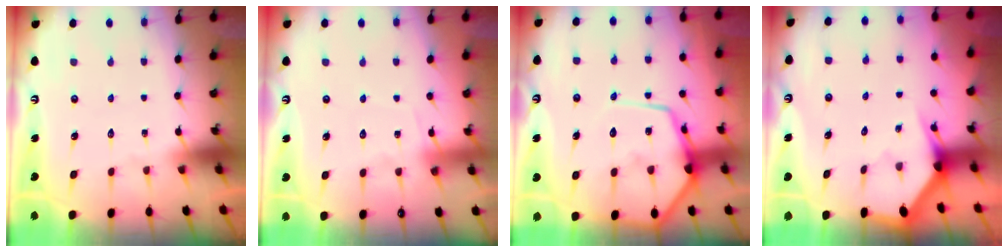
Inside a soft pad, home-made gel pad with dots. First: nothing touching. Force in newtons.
{"total": 5.9, "press": 5.9, "slide": 0.7}
{"total": 14.9, "press": 14.9, "slide": 1.1}
{"total": 3.0, "press": 3.0, "slide": 0.2}